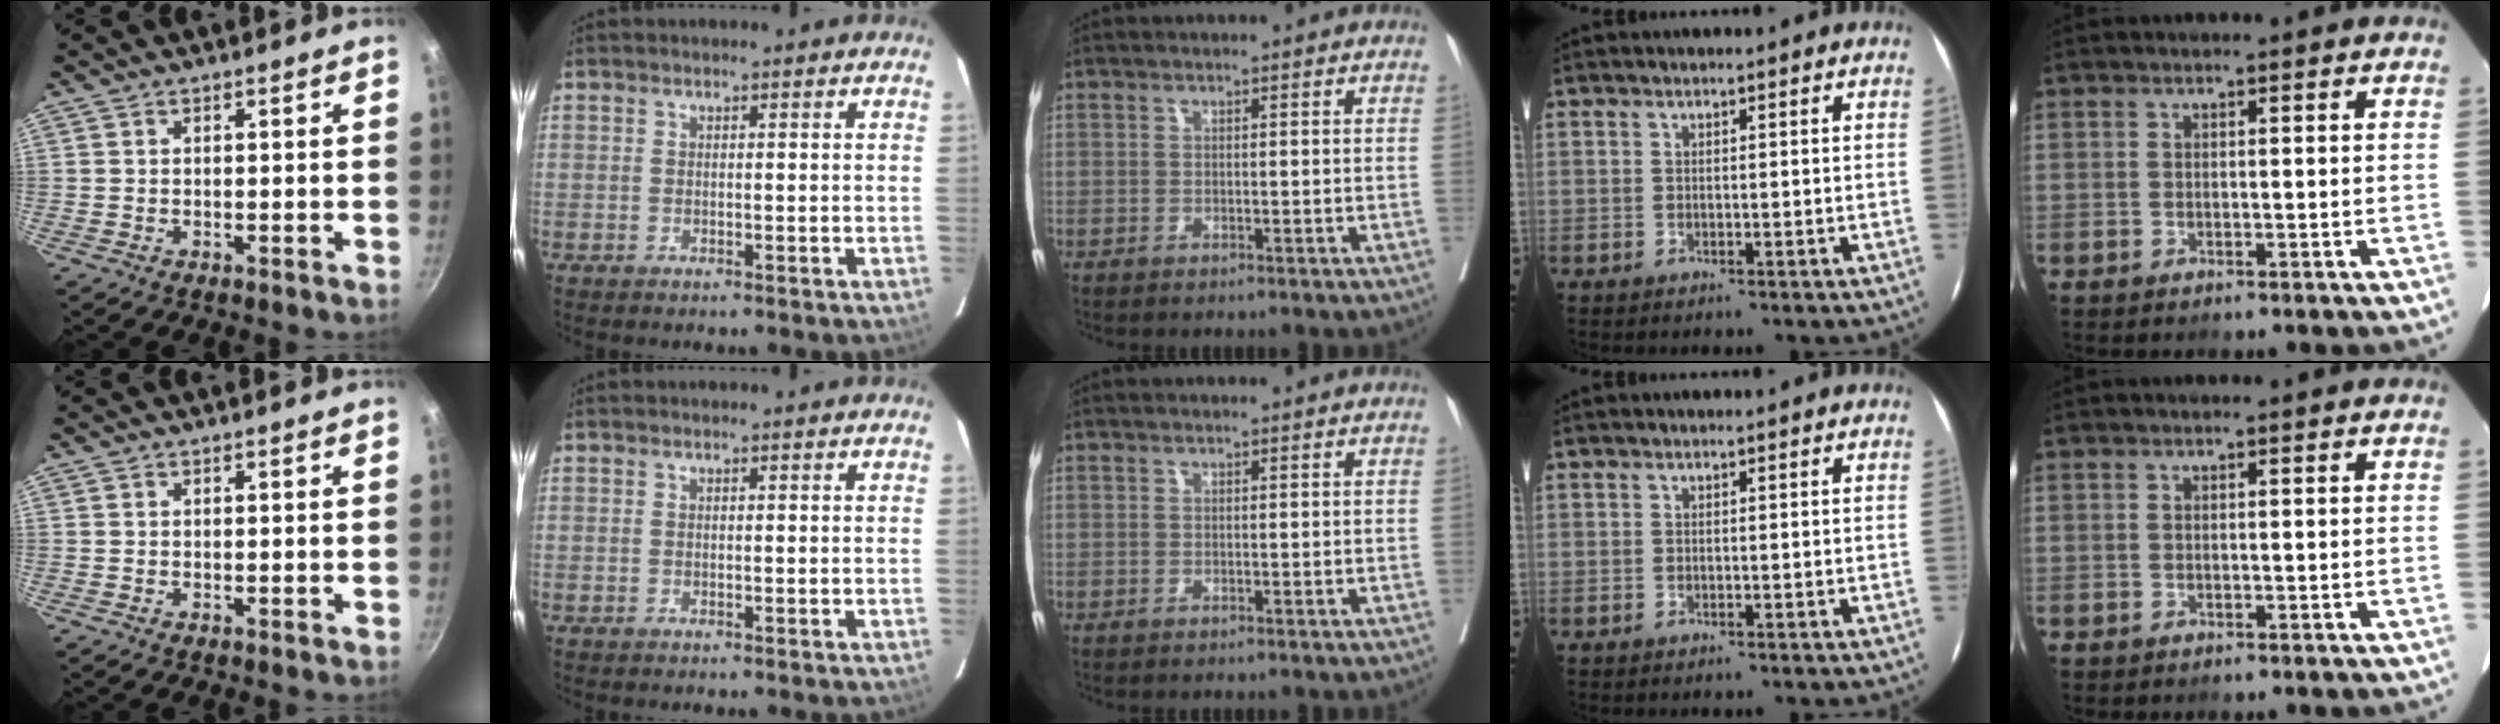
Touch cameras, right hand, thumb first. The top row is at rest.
{}